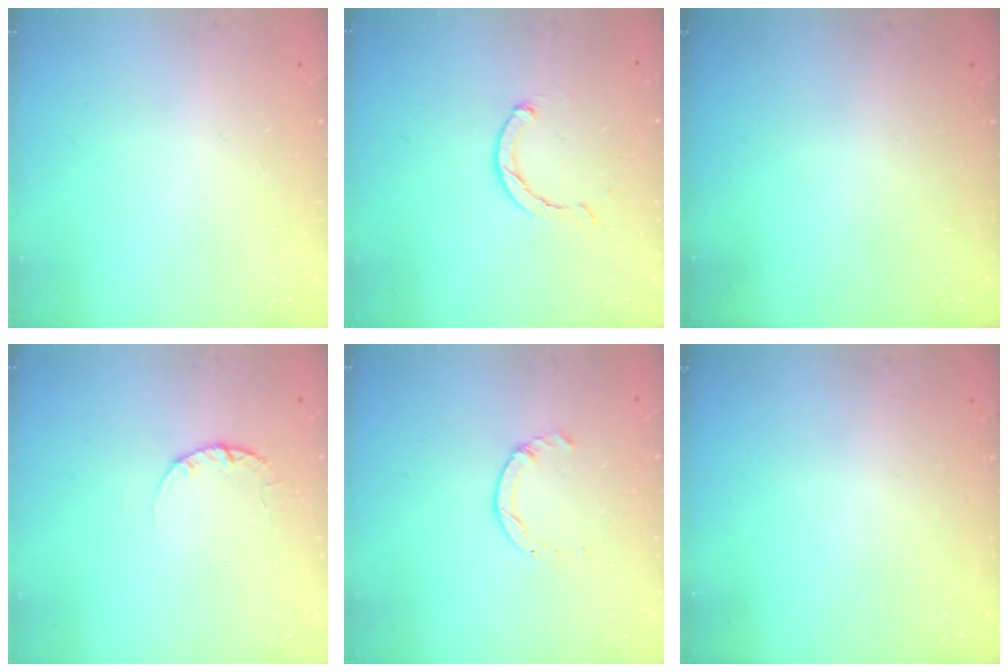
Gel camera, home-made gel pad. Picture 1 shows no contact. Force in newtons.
{"total": 1.5, "press": 1.5, "slide": 0.3}
{"total": 0.0}
{"total": 2.4, "press": 2.4, "slide": 0.3}
{"total": 1.4, "press": 1.4, "slide": 0.2}
{"total": 0.0}